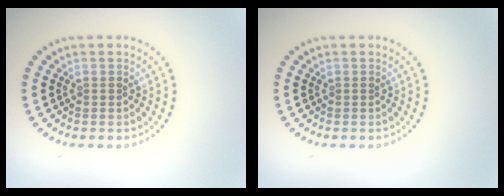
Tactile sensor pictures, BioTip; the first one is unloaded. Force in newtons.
{"total": 0.0}